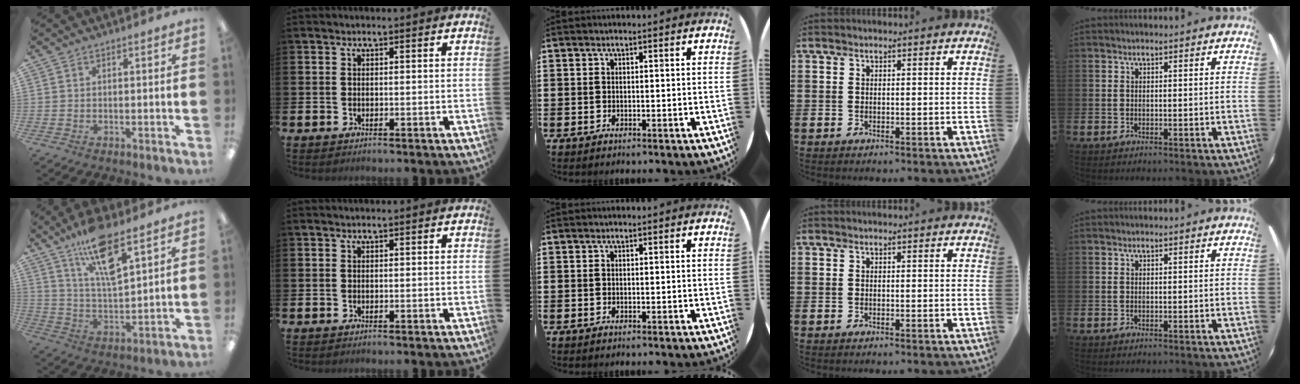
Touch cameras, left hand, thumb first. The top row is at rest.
{"thumb": {"total": 14.4, "force": [9.7, 4.2, 9.8], "torque": [-0.169, -0.043, 0.164]}}